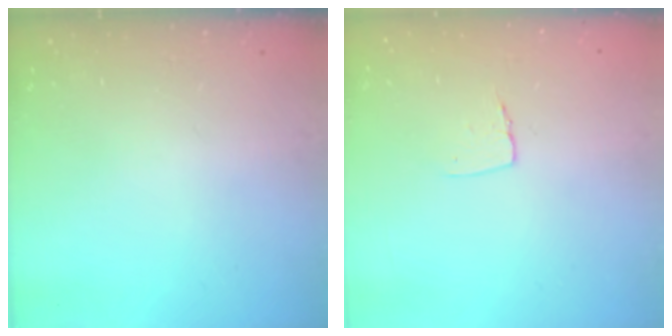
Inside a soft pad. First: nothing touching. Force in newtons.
{"total": 5.0, "press": 5.0, "slide": 0.3}